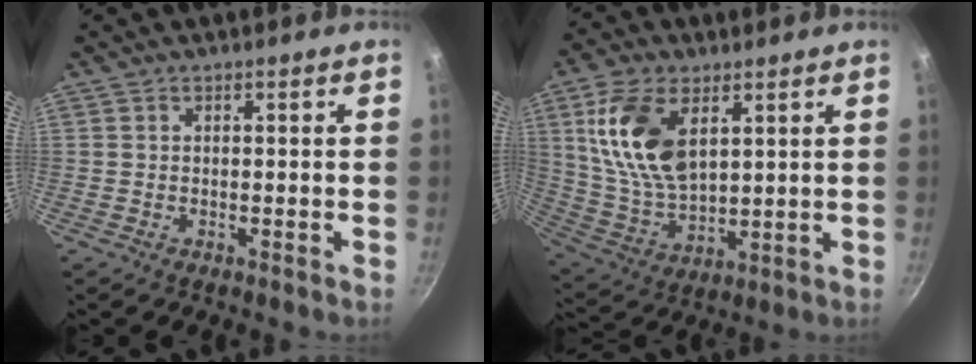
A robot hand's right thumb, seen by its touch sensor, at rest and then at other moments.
{"total": 15.8, "force": [5.5, 8.9, 11.9], "torque": [-0.216, -0.021, 0.118]}